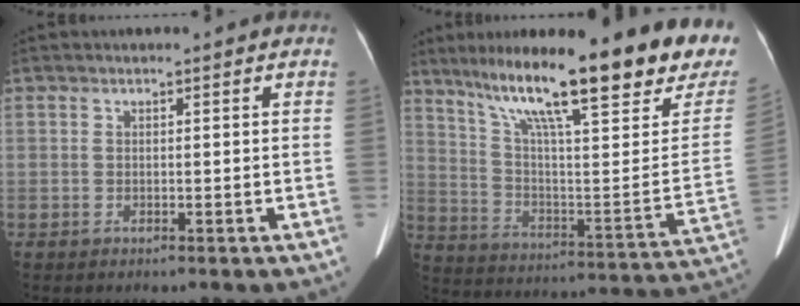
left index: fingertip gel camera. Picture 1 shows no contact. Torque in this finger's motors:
{"motor_torque": [0.99, -1.15, 0.71, 0.21]}